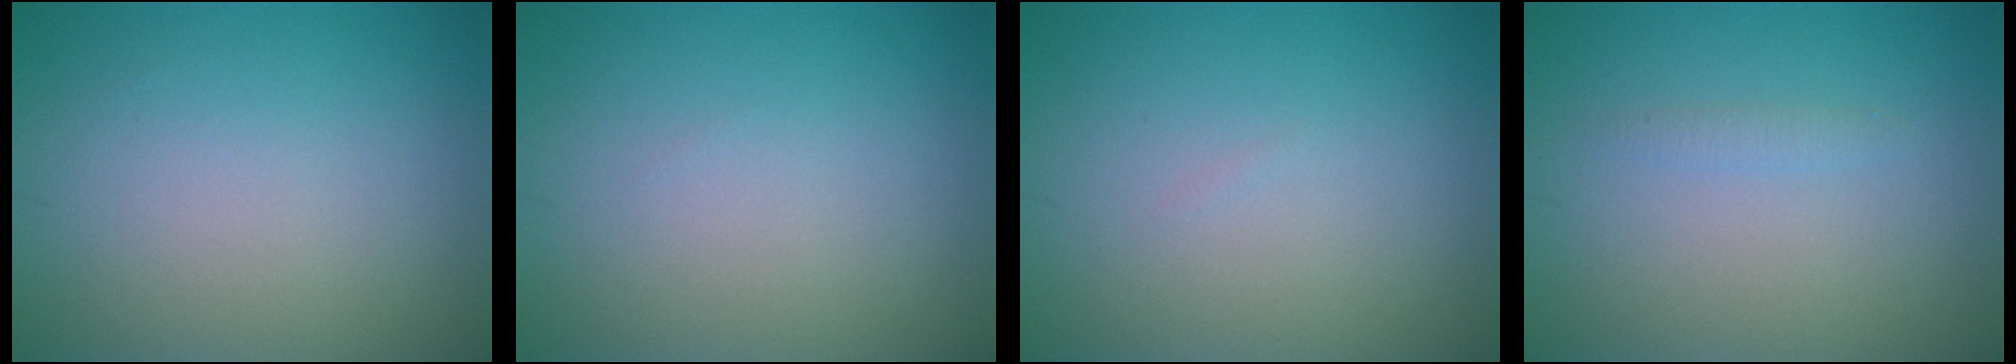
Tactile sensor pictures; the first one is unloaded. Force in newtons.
{"total": 0.0}
{"total": 0.0}
{"total": 0.7, "press": 0.7, "slide": 0.1}